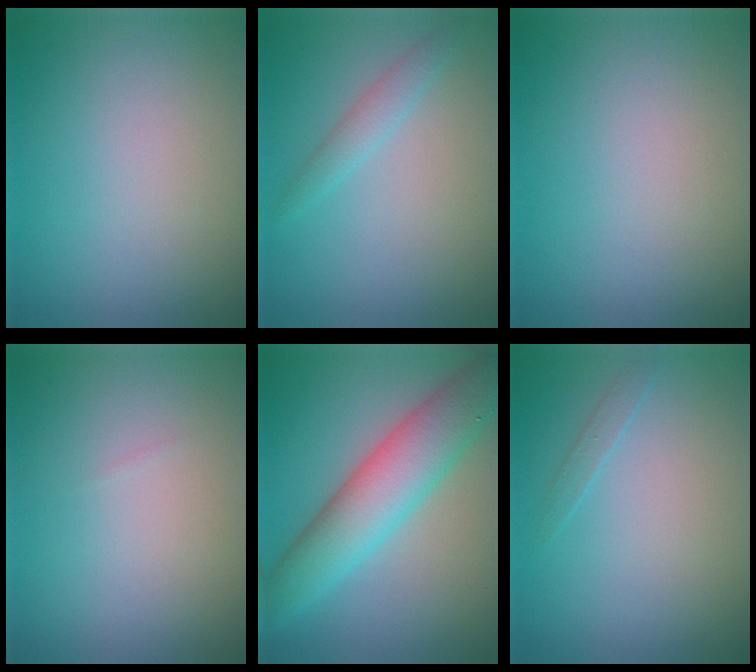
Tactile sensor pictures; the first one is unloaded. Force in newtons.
{"total": 1.6, "press": 1.6, "slide": 0.0}
{"total": 0.0}
{"total": 0.0}
{"total": 7.4, "press": 7.4, "slide": 0.4}
{"total": 0.8, "press": 0.8, "slide": 0.1}